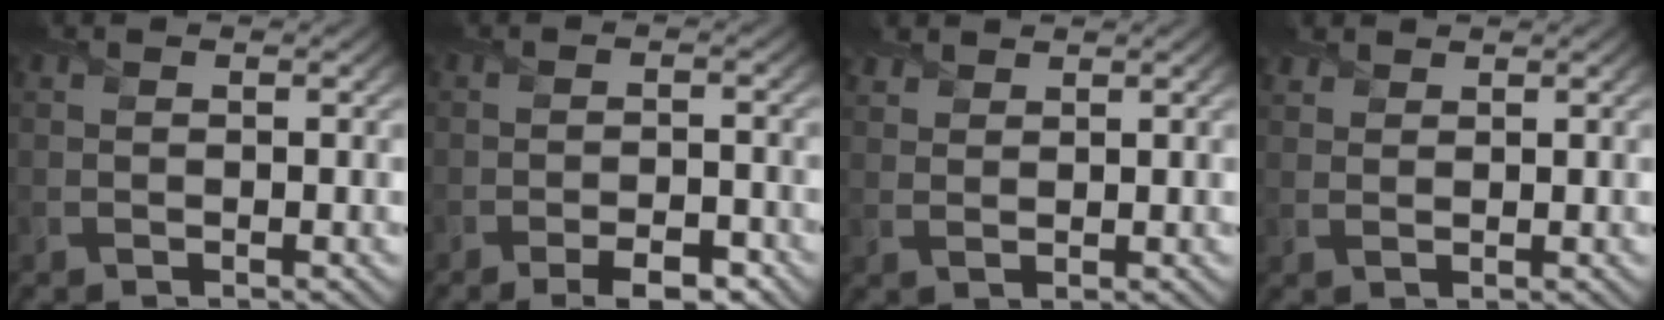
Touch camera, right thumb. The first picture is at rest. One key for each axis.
{"total": 4.5, "fx": -3.0, "fy": 1.4, "fz": 3.1, "tx": -0.050, "ty": 0.003, "tz": -0.044}
{"total": 2.3, "fx": 2.0, "fy": 1.0, "fz": 0.7, "tx": -0.019, "ty": 0.004, "tz": 0.047}
{"total": 1.8, "fx": 1.6, "fy": 0.7, "fz": 0.5, "tx": -0.014, "ty": 0.004, "tz": 0.038}